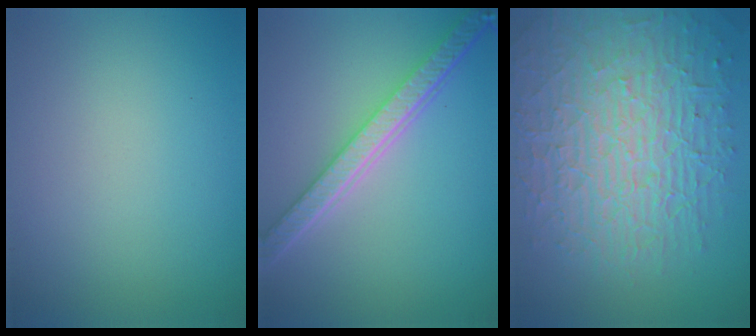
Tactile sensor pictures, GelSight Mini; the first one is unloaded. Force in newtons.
{"total": 5.9, "press": 4.5, "slide": 3.8}
{"total": 10.3, "press": 6.6, "slide": 8.0}